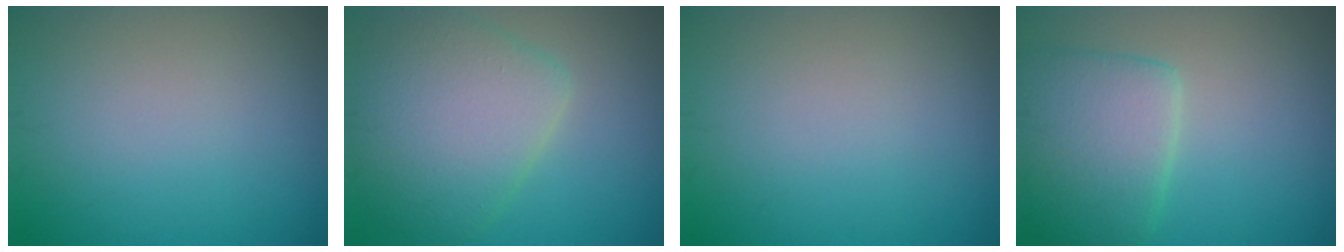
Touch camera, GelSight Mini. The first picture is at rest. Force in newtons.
{"total": 7.2, "press": 7.2, "slide": 0.3}
{"total": 0.0}
{"total": 6.1, "press": 6.1, "slide": 0.4}